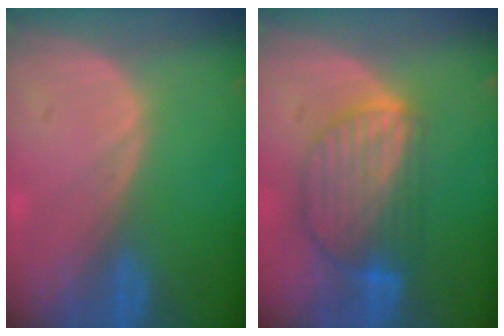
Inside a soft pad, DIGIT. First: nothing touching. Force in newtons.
{"total": 8.8, "press": 7.7, "slide": 4.2}